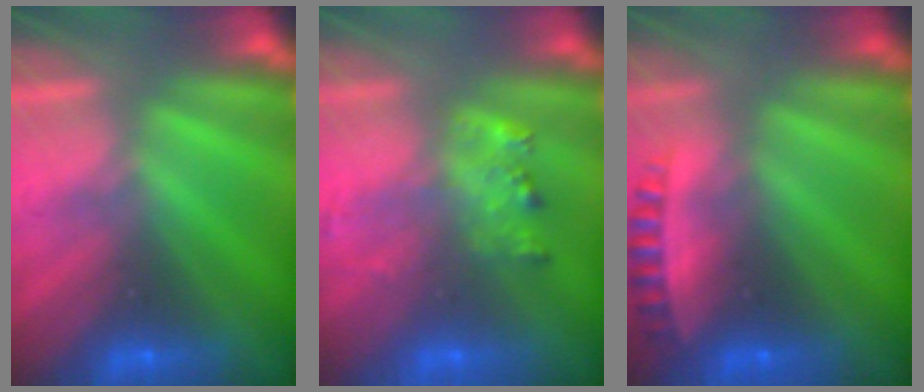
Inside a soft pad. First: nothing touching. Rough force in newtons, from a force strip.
{"total": 2.1}
{"total": 2.9}